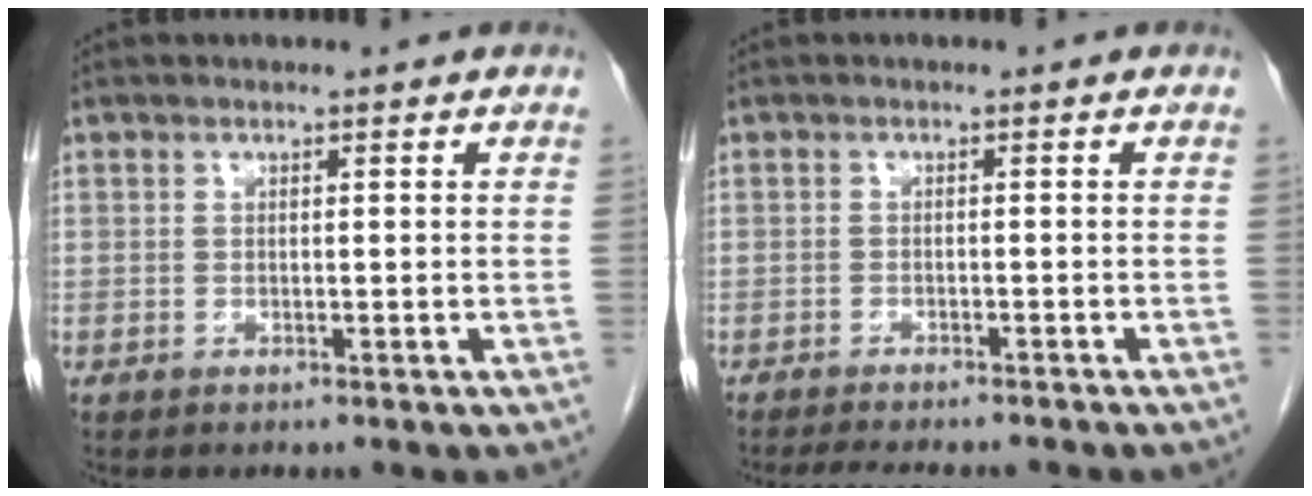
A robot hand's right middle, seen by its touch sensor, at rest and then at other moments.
{"total": 8.1, "force": [-7.3, 1.5, 3.2], "torque": [-0.042, -0.010, -0.098]}